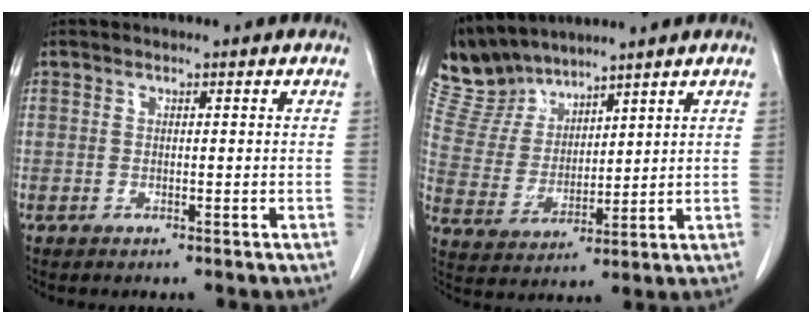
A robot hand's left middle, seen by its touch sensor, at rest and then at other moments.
{"total": 8.0, "force": [7.7, 1.9, 0.6], "torque": [-0.034, 0.016, 0.175]}